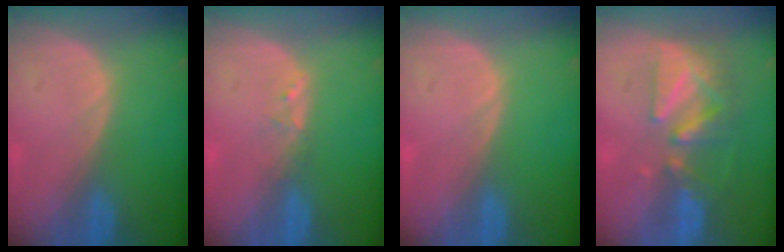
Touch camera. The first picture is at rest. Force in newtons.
{"total": 1.2, "press": 1.1, "slide": 0.2}
{"total": 0.0}
{"total": 8.5, "press": 7.7, "slide": 3.6}